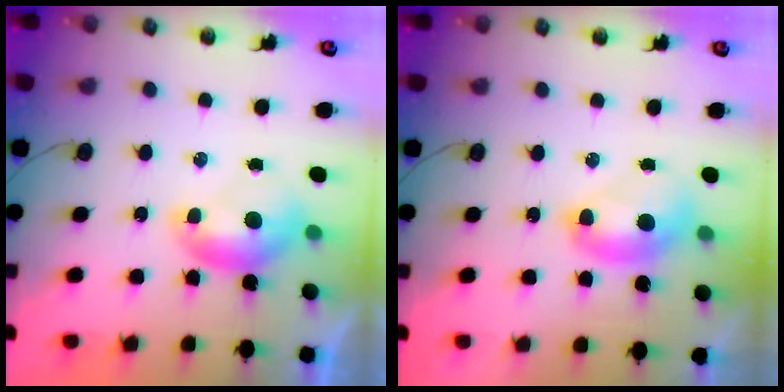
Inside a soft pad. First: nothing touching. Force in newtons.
{"total": 2.7, "press": 2.7, "slide": 0.1}